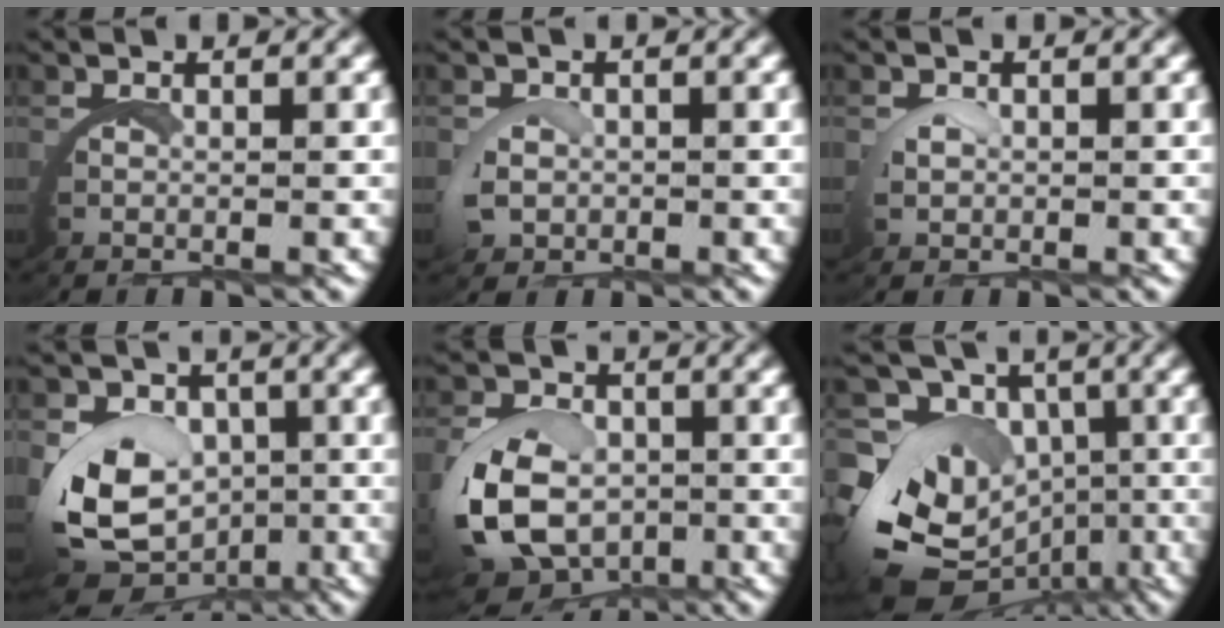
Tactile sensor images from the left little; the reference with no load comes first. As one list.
[{"total": 1.4, "force": [0.2, 1.0, 1.0], "torque": [-0.043, -0.005, 0.005]}, {"total": 0.8, "force": [0.7, 0.1, 0.4], "torque": [-0.028, -0.006, 0.016]}, {"total": 8.5, "force": [-1.7, 6.7, 5.0], "torque": [-0.124, -0.043, -0.013]}, {"total": 9.7, "force": [-2.2, 8.2, 4.7], "torque": [-0.127, -0.039, -0.029]}, {"total": 12.9, "force": [-3.8, 10.3, 6.8], "torque": [-0.149, -0.066, -0.045]}]